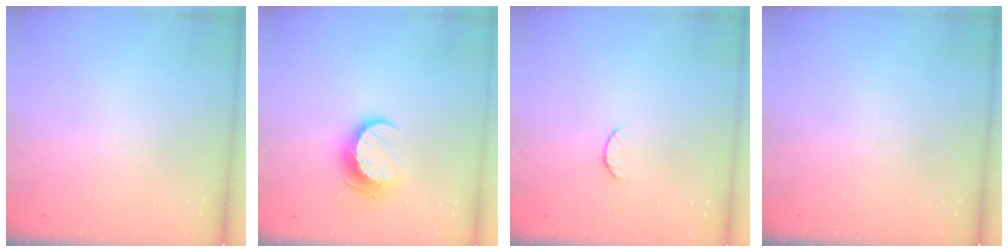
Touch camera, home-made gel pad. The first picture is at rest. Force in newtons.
{"total": 10.5, "press": 10.5, "slide": 0.3}
{"total": 6.8, "press": 6.7, "slide": 0.8}
{"total": 0.0}